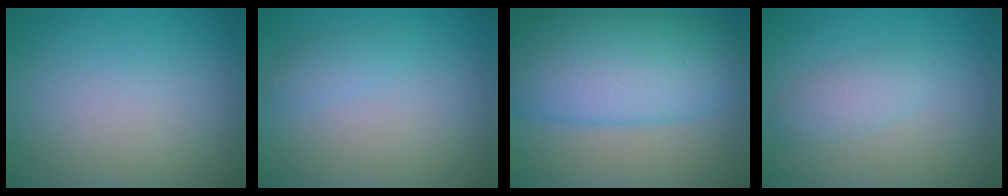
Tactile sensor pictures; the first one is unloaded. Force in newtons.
{"total": 1.1, "press": 1.1, "slide": 0.0}
{"total": 11.5, "press": 11.5, "slide": 0.2}
{"total": 2.0, "press": 2.0, "slide": 0.1}